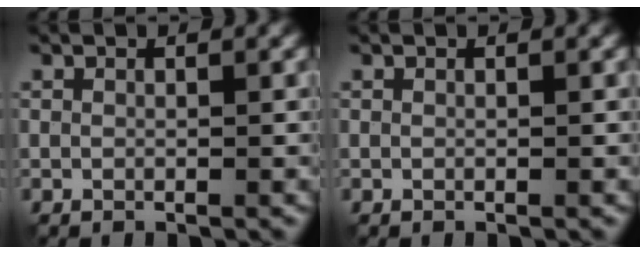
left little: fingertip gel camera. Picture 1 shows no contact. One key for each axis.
{"total": 0.0}